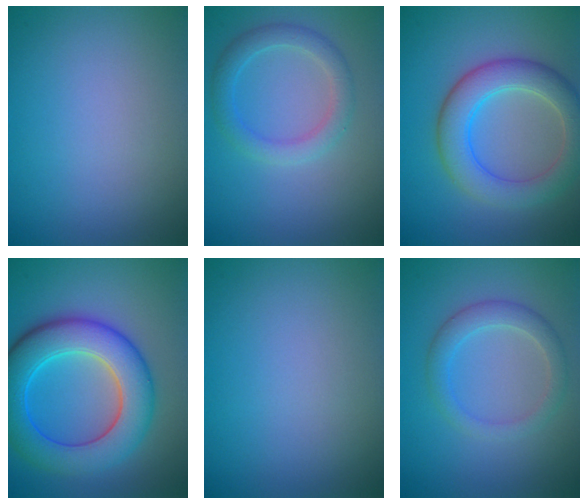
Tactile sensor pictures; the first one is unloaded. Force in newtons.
{"total": 2.7, "press": 2.7, "slide": 0.1}
{"total": 5.7, "press": 5.7, "slide": 0.2}
{"total": 8.9, "press": 8.9, "slide": 0.2}
{"total": 0.0}
{"total": 2.7, "press": 2.7, "slide": 0.1}